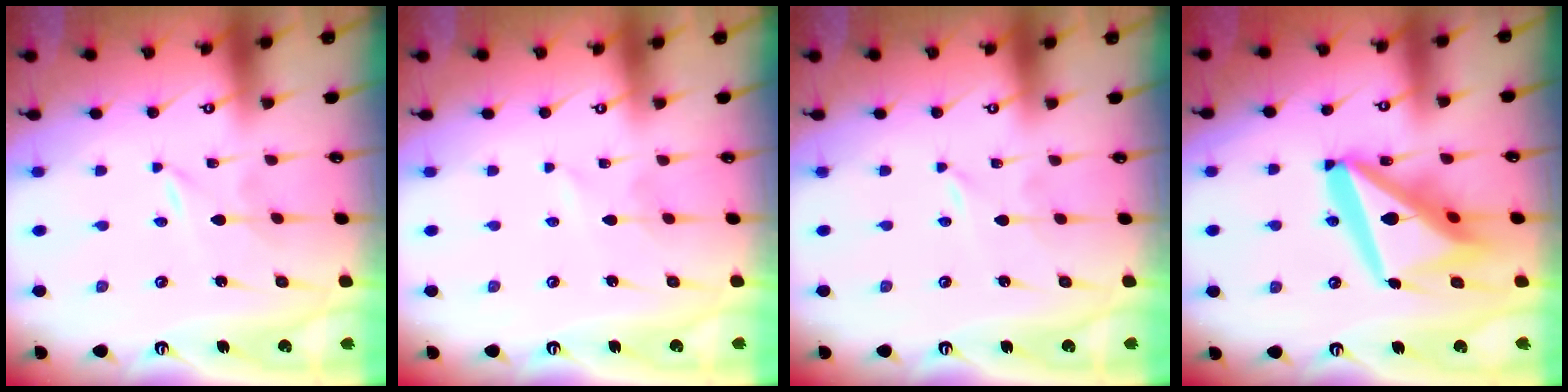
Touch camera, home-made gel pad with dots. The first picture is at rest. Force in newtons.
{"total": 0.7, "press": 0.6, "slide": 0.1}
{"total": 0.0}
{"total": 20.2, "press": 20.0, "slide": 2.6}